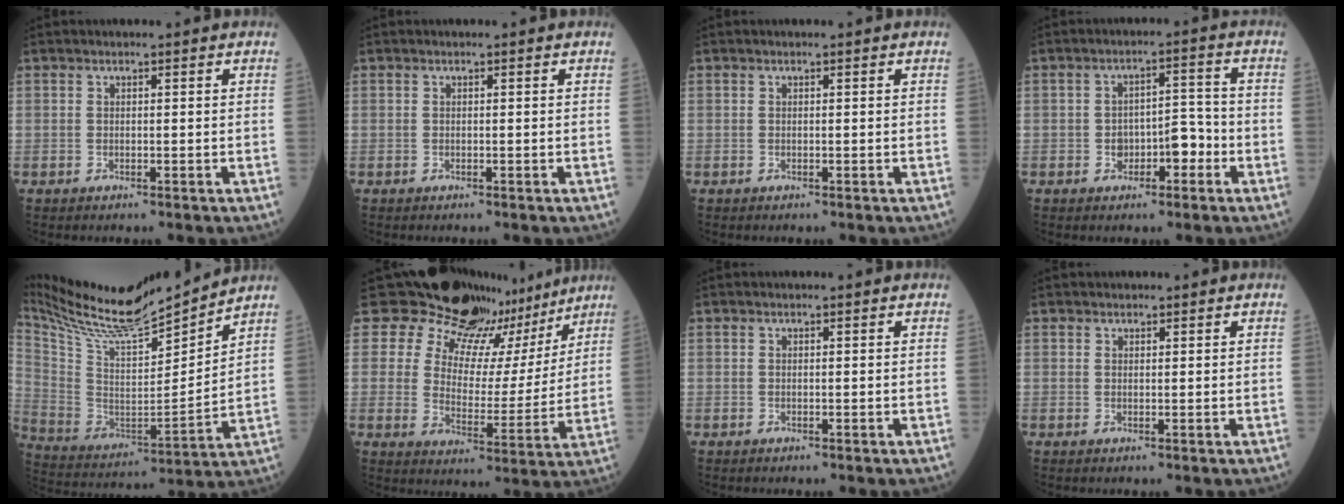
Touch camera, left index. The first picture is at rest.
{"total": 0.0}
{"total": 0.0}
{"total": 4.8, "force": [-2.0, 2.5, 3.6], "torque": [-0.053, 0.019, -0.030]}
{"total": 20.2, "force": [18.5, 1.7, 7.9], "torque": [-0.168, -0.019, 0.321]}
{"total": 17.2, "force": [15.0, 7.9, 2.5], "torque": [-0.026, -0.028, 0.180]}
{"total": 0.0}
{"total": 0.8, "force": [0.5, 0.6, -0.1], "torque": [0.009, -0.005, 0.003]}